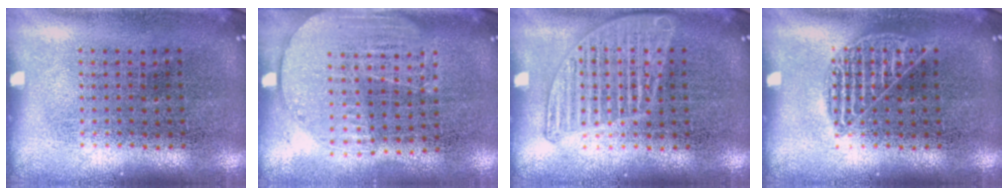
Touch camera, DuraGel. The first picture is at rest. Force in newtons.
{"total": 1.6, "press": 1.4, "slide": 0.7}
{"total": 2.4, "press": 2.3, "slide": 0.3}
{"total": 1.5, "press": 1.5, "slide": 0.3}